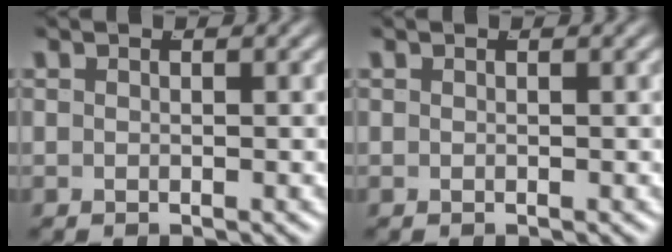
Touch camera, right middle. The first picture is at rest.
{"total": 0.0}